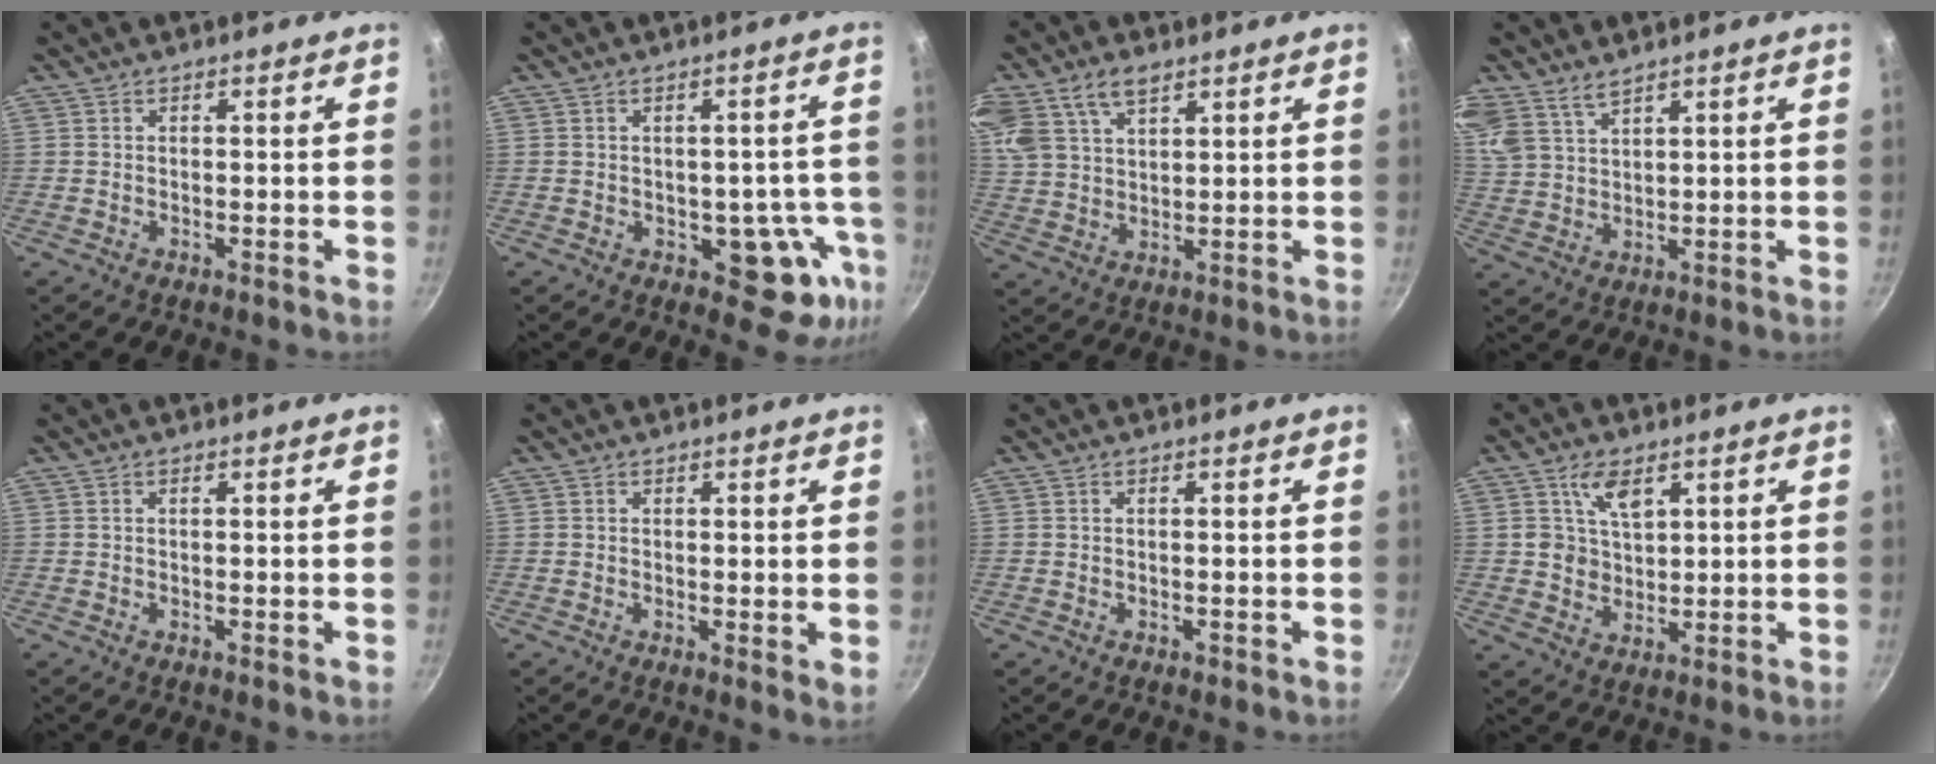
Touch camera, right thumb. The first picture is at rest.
{"total": 9.9, "force": [-3.0, 6.0, 7.2], "torque": [-0.024, 0.021, -0.032]}
{"total": 14.4, "force": [8.1, 8.9, 7.9], "torque": [-0.174, 0.014, 0.165]}
{"total": 7.6, "force": [5.8, 3.6, 3.4], "torque": [-0.069, -0.013, 0.128]}
{"total": 0.6, "force": [0.2, 0.1, 0.5], "torque": [-0.010, -0.002, 0.002]}
{"total": 2.0, "force": [0.7, 0.8, 1.7], "torque": [-0.023, -0.010, 0.008]}
{"total": 0.0}
{"total": 6.5, "force": [3.1, 4.3, 3.8], "torque": [-0.045, -0.015, 0.062]}